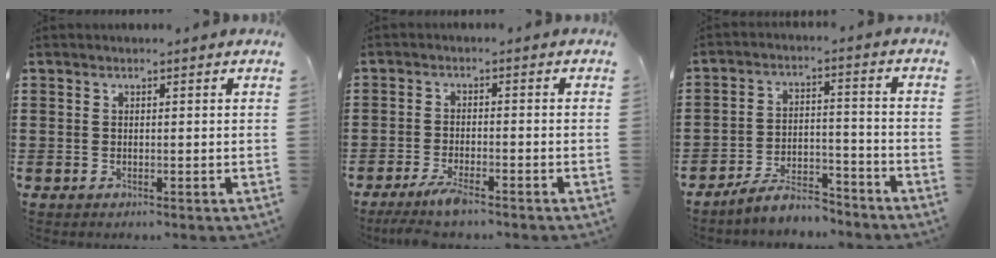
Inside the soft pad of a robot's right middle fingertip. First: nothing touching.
{"total": 4.0, "force": [-2.9, 0.6, 2.6], "torque": [-0.063, -0.011, -0.059]}
{"total": 6.6, "force": [-6.3, 1.3, 1.6], "torque": [-0.026, 0.016, -0.122]}